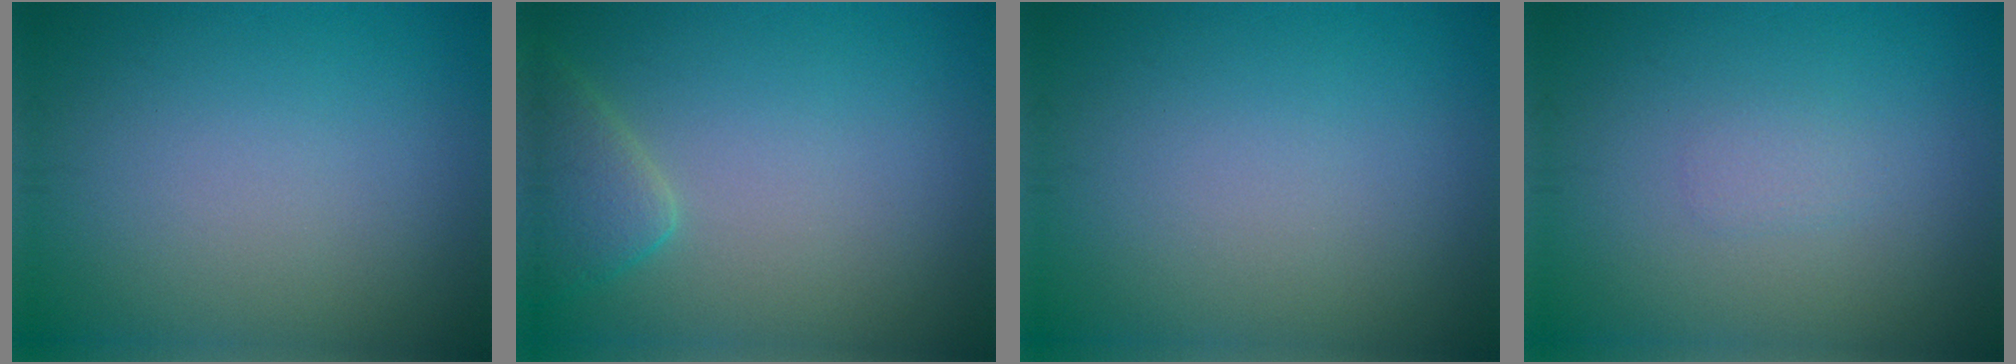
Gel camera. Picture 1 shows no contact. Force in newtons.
{"total": 2.9, "press": 2.9, "slide": 0.2}
{"total": 0.0}
{"total": 0.8, "press": 0.8, "slide": 0.1}